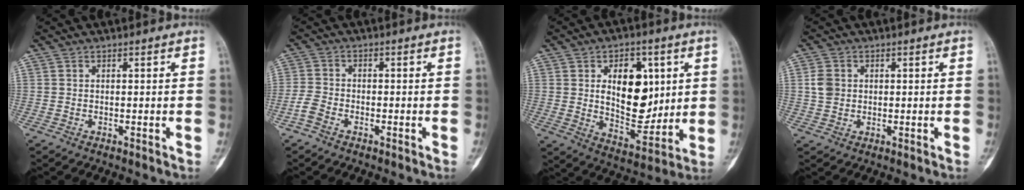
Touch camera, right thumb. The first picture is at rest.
{"total": 3.2, "force": [-1.9, 1.9, 1.7], "torque": [-0.038, 0.012, -0.043]}
{"total": 15.1, "force": [3.3, 9.2, 11.6], "torque": [-0.120, -0.025, 0.061]}
{"total": 3.4, "force": [0.5, 2.9, 1.7], "torque": [-0.026, 0.003, 0.010]}